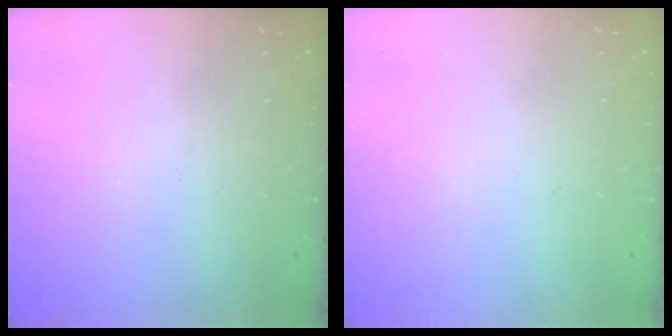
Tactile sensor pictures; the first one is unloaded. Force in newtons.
{"total": 1.6, "press": 1.6, "slide": 0.1}